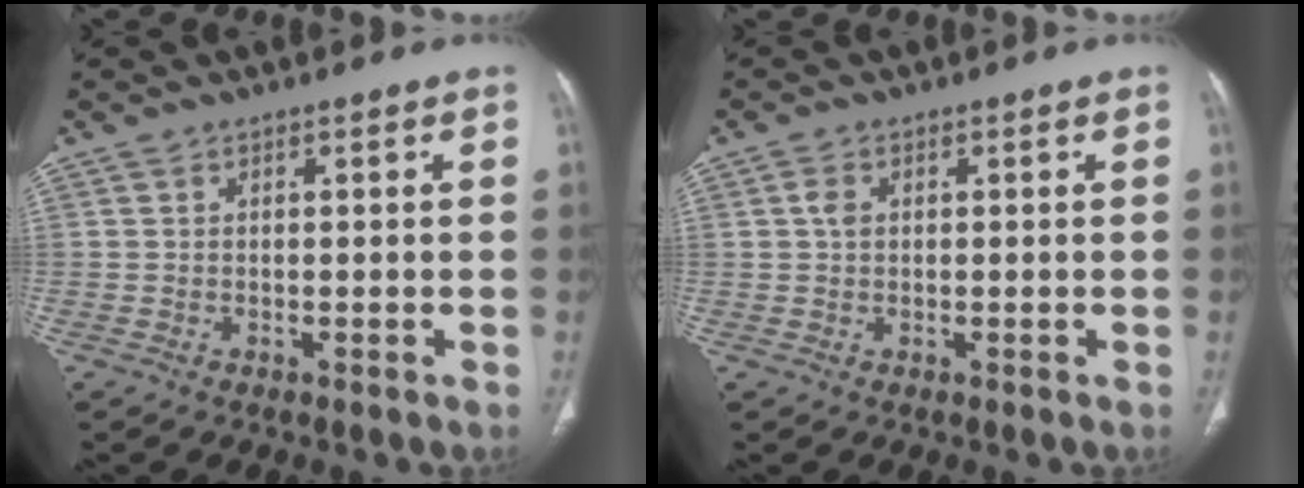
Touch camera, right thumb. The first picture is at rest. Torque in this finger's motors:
{"motor_torque": [0.30, 0.20, 0.68, 0.19, -0.04]}